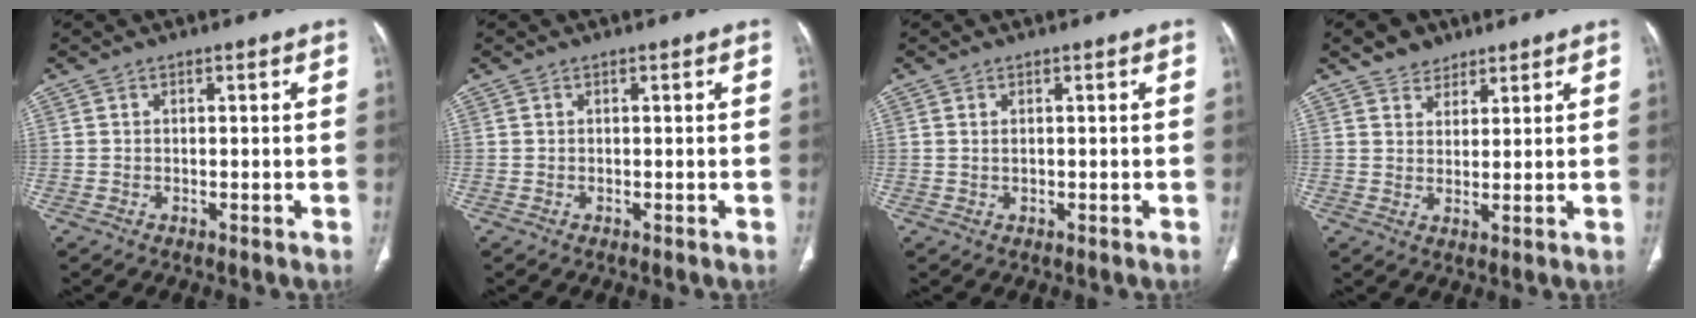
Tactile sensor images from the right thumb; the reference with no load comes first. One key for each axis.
{"total": 0.0}
{"total": 0.8, "fx": 0.2, "fy": 0.4, "fz": 0.7, "tx": -0.015, "ty": 0.000, "tz": 0.008}
{"total": 5.2, "fx": 3.7, "fy": 3.4, "fz": 1.3, "tx": 0.000, "ty": -0.022, "tz": 0.062}